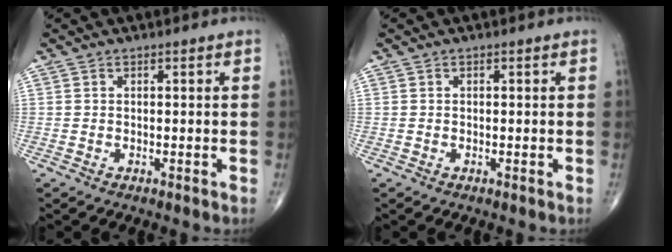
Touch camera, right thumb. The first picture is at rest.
{"total": 0.0}